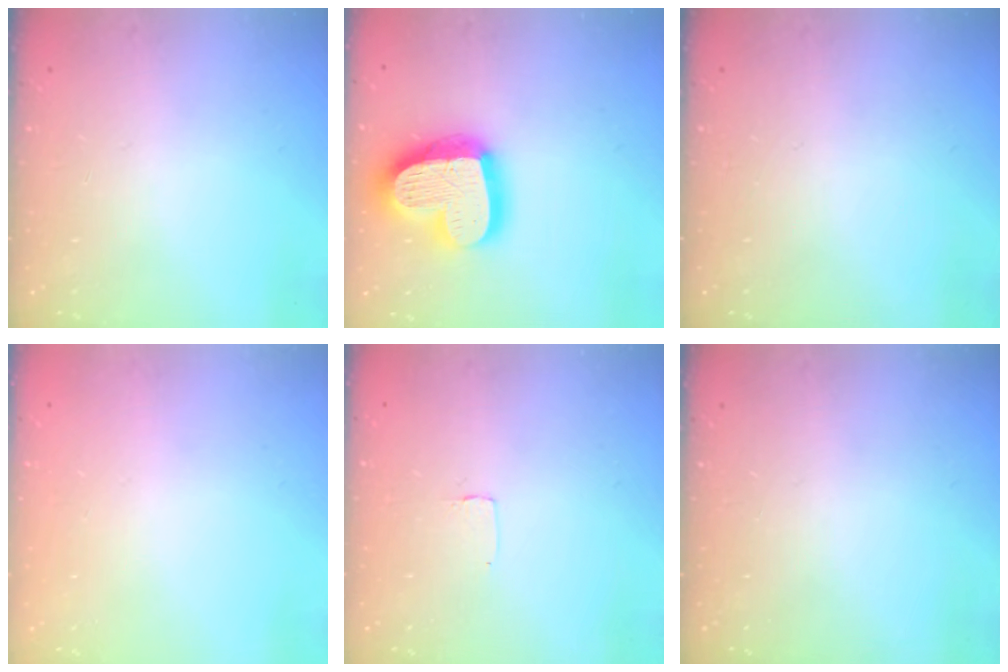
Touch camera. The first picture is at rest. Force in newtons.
{"total": 24.3, "press": 24.2, "slide": 2.4}
{"total": 0.0}
{"total": 0.0}
{"total": 2.6, "press": 2.6, "slide": 0.2}
{"total": 0.0}